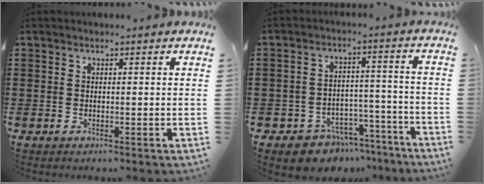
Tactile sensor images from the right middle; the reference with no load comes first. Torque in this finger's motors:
{"motor_torque": [1.14, -1.00, 0.20, 0.07]}